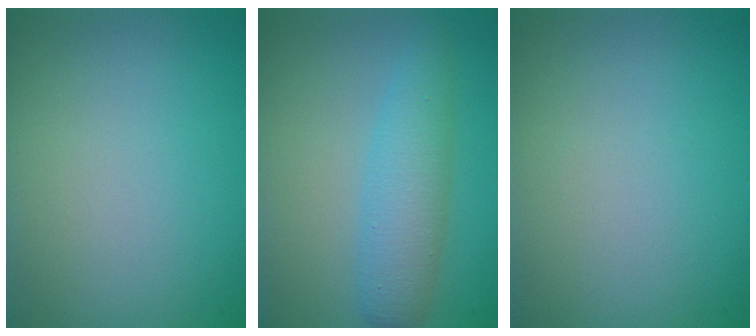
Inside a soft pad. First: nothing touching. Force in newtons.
{"total": 3.9, "press": 3.9, "slide": 0.1}
{"total": 0.0}